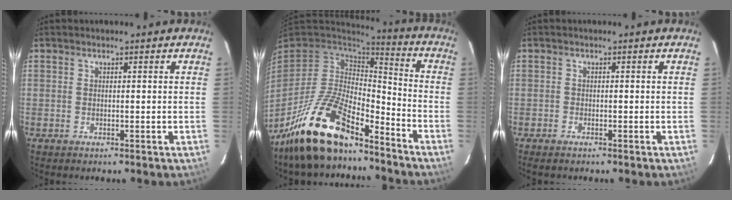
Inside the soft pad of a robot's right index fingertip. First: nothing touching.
{"total": 18.9, "force": [-14.0, 6.3, 11.1], "torque": [-0.235, -0.021, -0.256]}
{"total": 1.0, "force": [-0.9, 0.3, 0.3], "torque": [-0.011, -0.002, -0.019]}